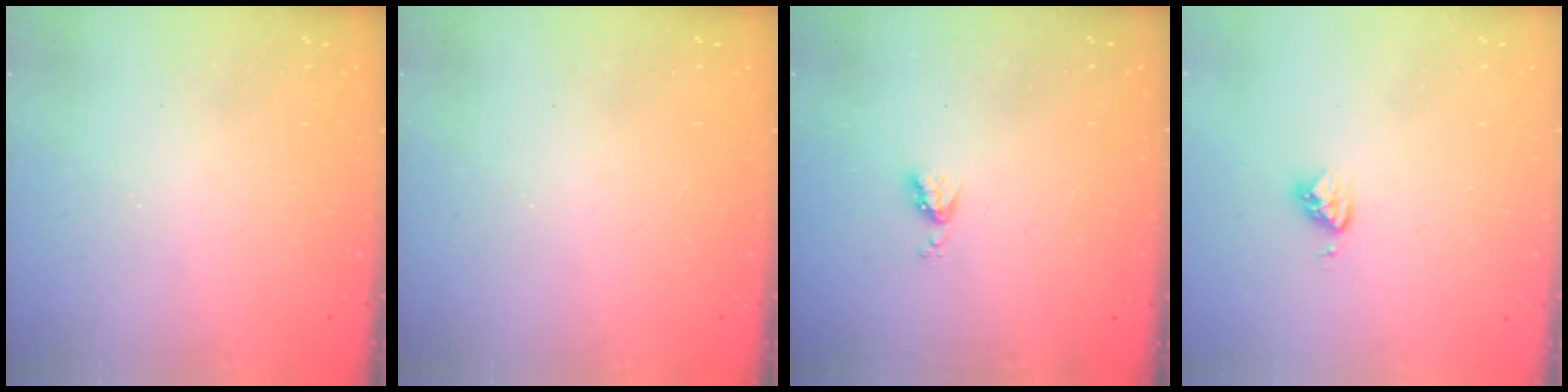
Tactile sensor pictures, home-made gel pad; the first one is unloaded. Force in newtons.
{"total": 1.1, "press": 1.1, "slide": 0.1}
{"total": 4.3, "press": 4.3, "slide": 0.5}
{"total": 3.9, "press": 3.8, "slide": 0.4}